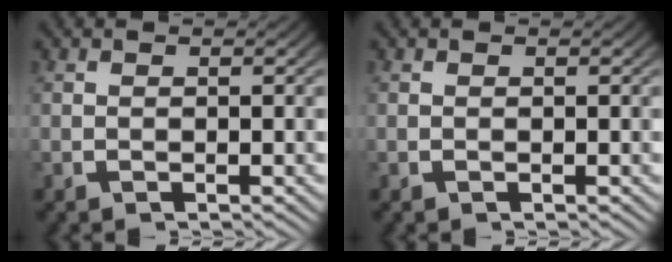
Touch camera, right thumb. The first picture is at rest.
{"total": 0.0}